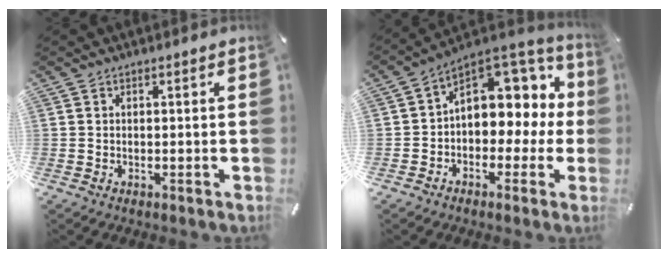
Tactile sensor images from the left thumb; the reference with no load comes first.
{"total": 10.0, "force": [3.6, 7.9, 5.0], "torque": [-0.066, -0.037, 0.070]}